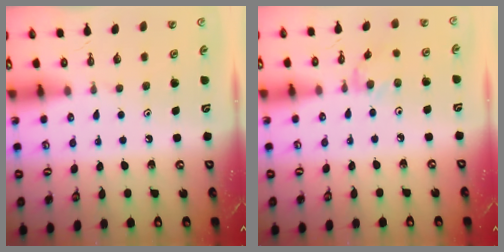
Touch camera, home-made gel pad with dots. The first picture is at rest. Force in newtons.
{"total": 2.0, "press": 2.0, "slide": 0.4}